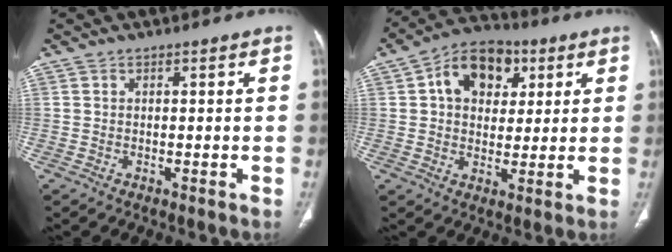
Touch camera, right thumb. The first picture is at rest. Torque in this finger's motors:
{"motor_torque": [-0.32, 0.42, 0.05, -0.02, 0.22]}